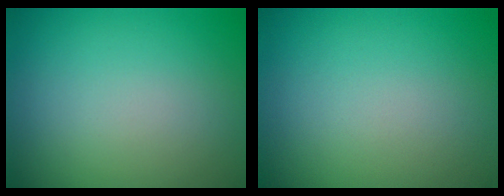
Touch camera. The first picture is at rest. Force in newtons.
{"total": 0.0}